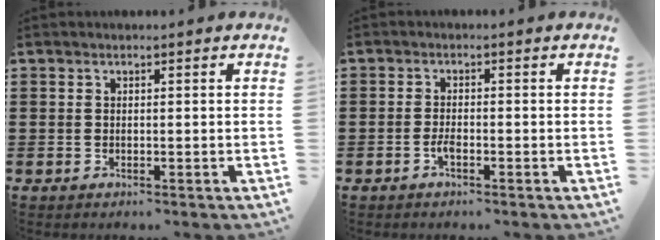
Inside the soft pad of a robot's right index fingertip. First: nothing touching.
{"total": 1.9, "force": [-0.9, 0.3, 1.7], "torque": [-0.040, -0.006, -0.019]}